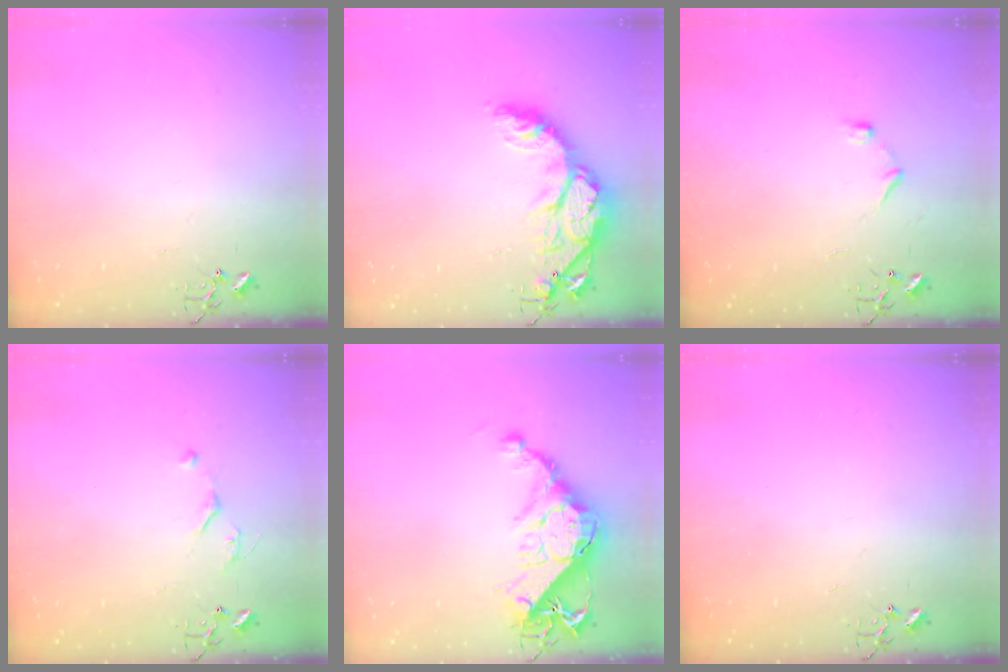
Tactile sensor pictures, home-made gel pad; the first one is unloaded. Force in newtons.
{"total": 15.3, "press": 15.3, "slide": 1.1}
{"total": 6.7, "press": 6.7, "slide": 0.7}
{"total": 4.3, "press": 4.3, "slide": 0.6}
{"total": 15.7, "press": 15.7, "slide": 1.1}
{"total": 0.0}